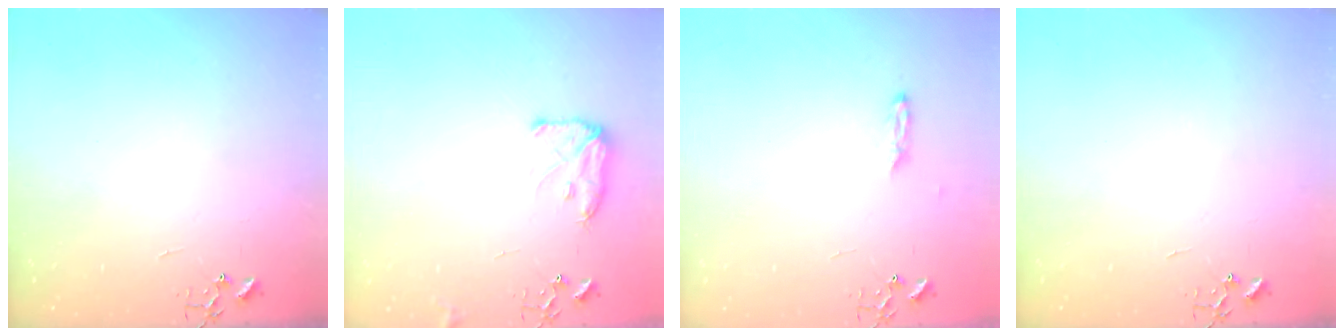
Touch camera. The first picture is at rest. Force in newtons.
{"total": 8.9, "press": 8.8, "slide": 0.6}
{"total": 2.3, "press": 2.2, "slide": 0.4}
{"total": 0.0}